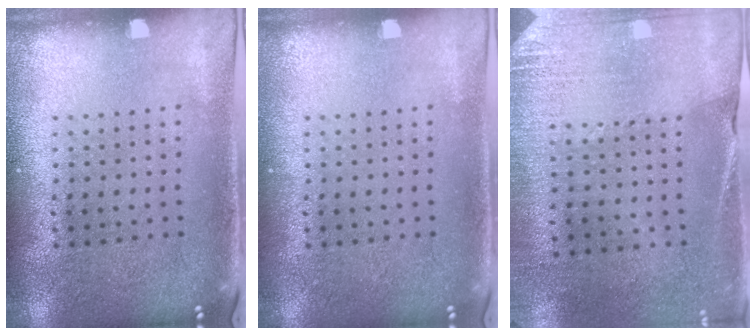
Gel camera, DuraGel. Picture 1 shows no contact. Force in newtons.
{"total": 0.0}
{"total": 2.7, "press": 2.6, "slide": 0.9}